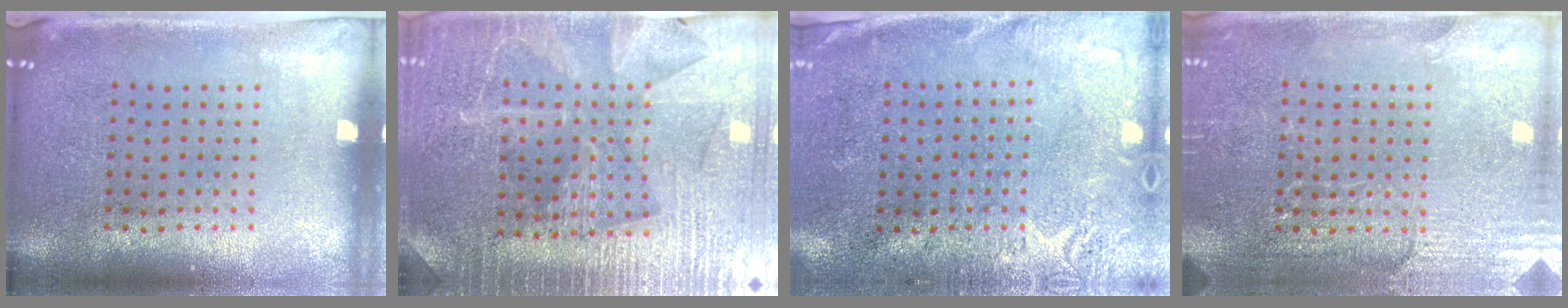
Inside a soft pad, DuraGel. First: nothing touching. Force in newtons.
{"total": 3.6, "press": 3.5, "slide": 0.9}
{"total": 2.7, "press": 2.4, "slide": 1.3}
{"total": 2.9, "press": 2.9, "slide": 0.2}